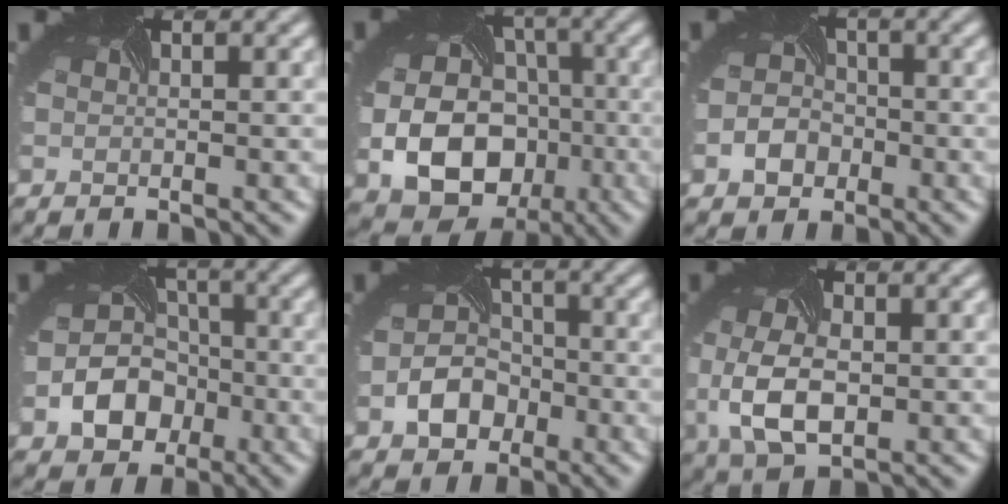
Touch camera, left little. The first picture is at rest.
{"total": 11.7, "force": [-3.0, 9.3, 6.4], "torque": [-0.105, -0.041, -0.052]}
{"total": 2.9, "force": [-1.4, 2.3, 1.1], "torque": [-0.017, -0.005, -0.028]}
{"total": 5.6, "force": [-2.1, 4.3, 2.8], "torque": [-0.051, -0.013, -0.035]}
{"total": 4.0, "force": [-1.8, 3.0, 1.9], "torque": [-0.033, -0.007, -0.034]}
{"total": 5.9, "force": [-0.8, 3.6, 4.7], "torque": [-0.115, -0.013, -0.012]}